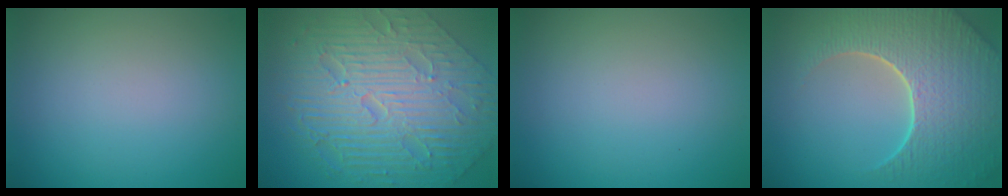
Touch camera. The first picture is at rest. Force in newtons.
{"total": 11.2, "press": 7.3, "slide": 8.5}
{"total": 0.0}
{"total": 9.0, "press": 6.3, "slide": 6.5}